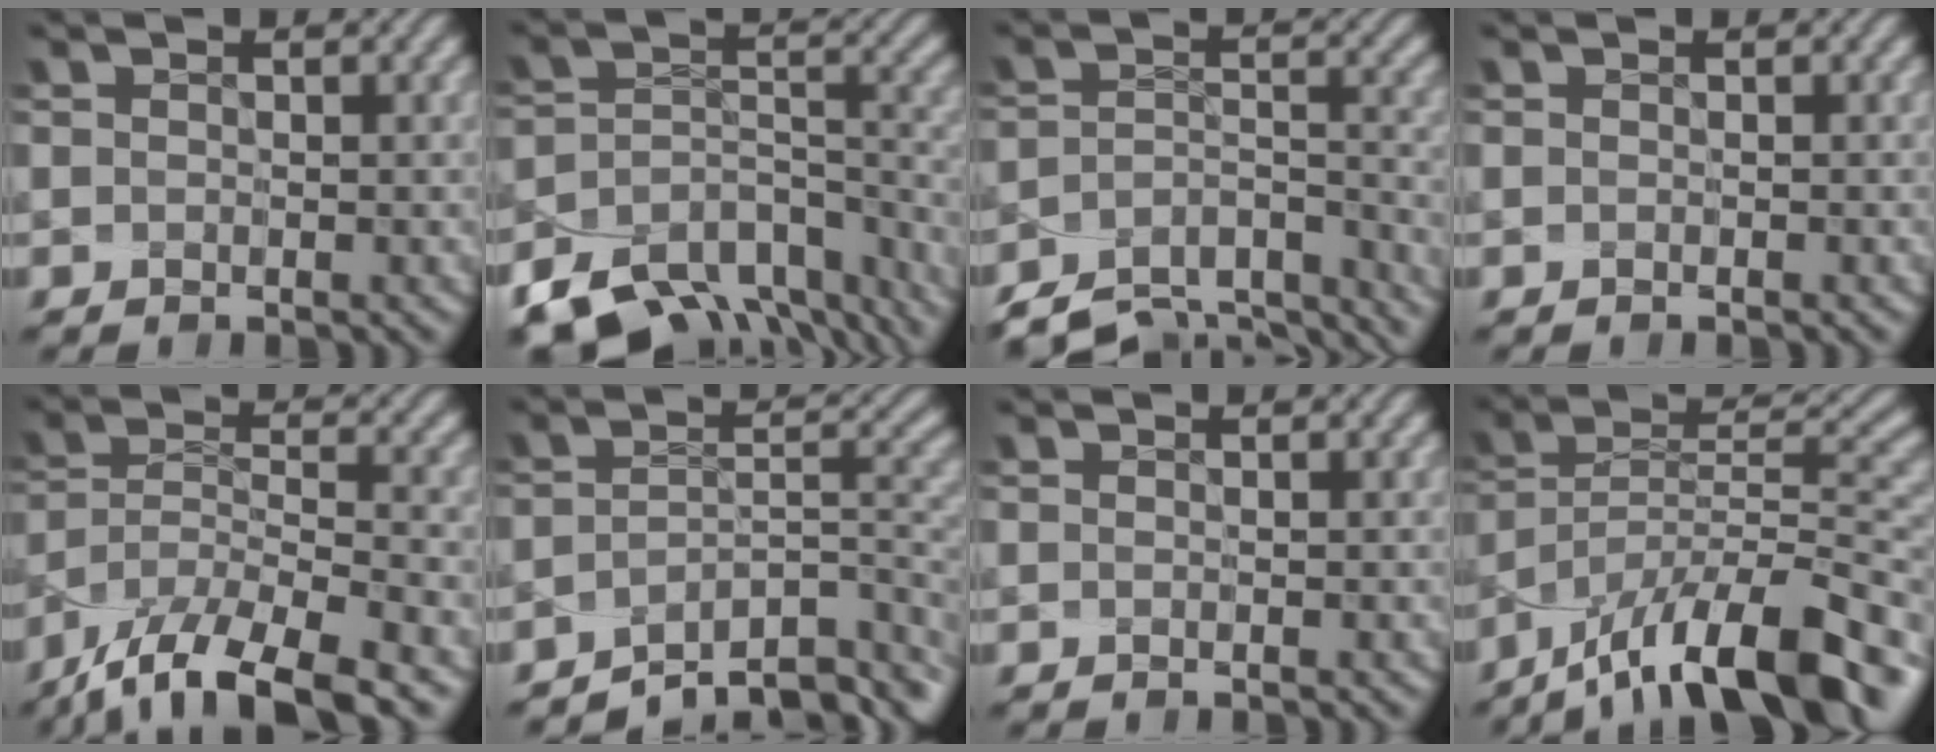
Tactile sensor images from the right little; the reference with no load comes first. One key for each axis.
{"total": 14.7, "fx": -9.7, "fy": 8.2, "fz": 7.4, "tx": -0.172, "ty": -0.024, "tz": -0.119}
{"total": 12.1, "fx": -10.1, "fy": 5.0, "fz": 4.3, "tx": -0.083, "ty": 0.000, "tz": -0.122}
{"total": 0.0}
{"total": 11.3, "fx": -8.4, "fy": 3.4, "fz": 6.8, "tx": -0.128, "ty": -0.005, "tz": -0.144}
{"total": 8.3, "fx": -5.1, "fy": 3.8, "fz": 5.4, "tx": -0.069, "ty": -0.001, "tz": -0.081}
{"total": 0.0}
{"total": 13.9, "fx": -8.9, "fy": 4.6, "fz": 9.6, "tx": -0.160, "ty": 0.019, "tz": -0.139}